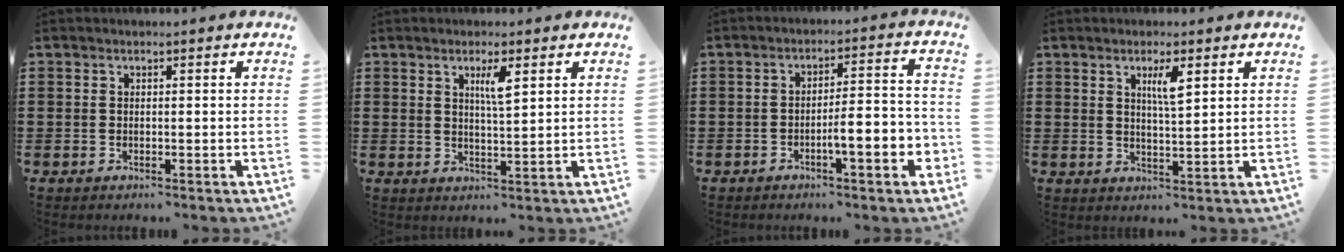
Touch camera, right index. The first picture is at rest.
{"total": 3.3, "force": [1.6, 0.5, 2.9], "torque": [-0.053, -0.001, 0.023]}
{"total": 6.3, "force": [-2.7, 1.0, 5.7], "torque": [-0.084, -0.005, -0.048]}
{"total": 3.6, "force": [1.7, 0.7, 3.2], "torque": [-0.058, 0.000, 0.025]}